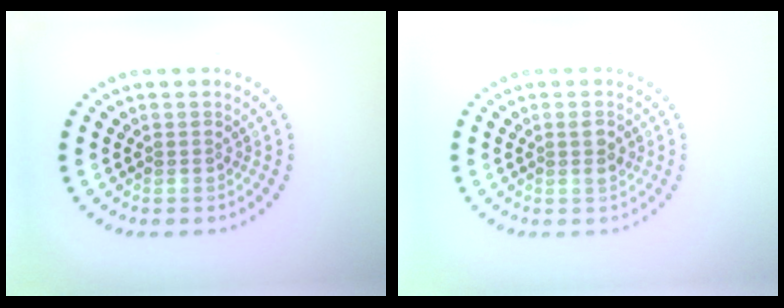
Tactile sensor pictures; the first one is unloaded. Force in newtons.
{"total": 1.2, "press": 1.1, "slide": 0.3}